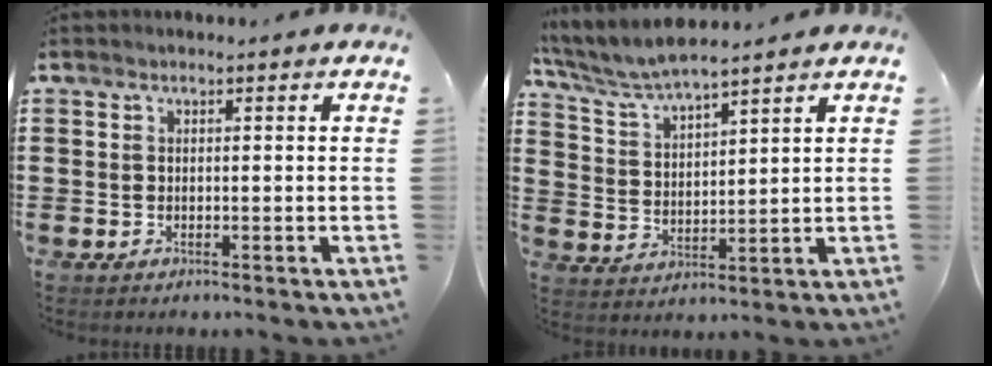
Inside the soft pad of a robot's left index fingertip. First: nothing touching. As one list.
[{"total": 6.0, "force": [5.6, 0.5, 2.1], "torque": [-0.062, -0.024, 0.100]}]